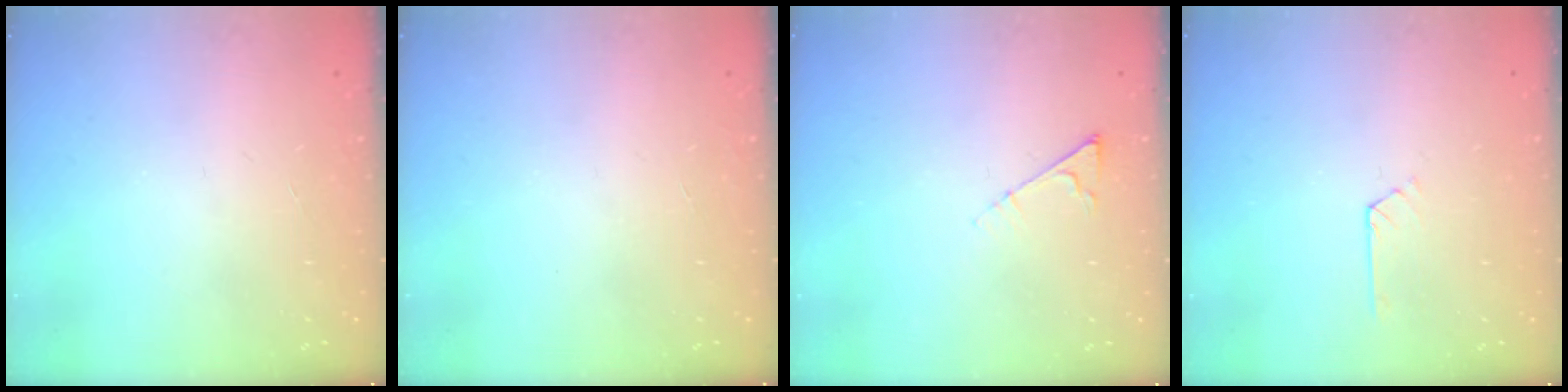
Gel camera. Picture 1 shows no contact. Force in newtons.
{"total": 0.0}
{"total": 4.5, "press": 4.5, "slide": 0.5}
{"total": 2.7, "press": 2.7, "slide": 0.4}